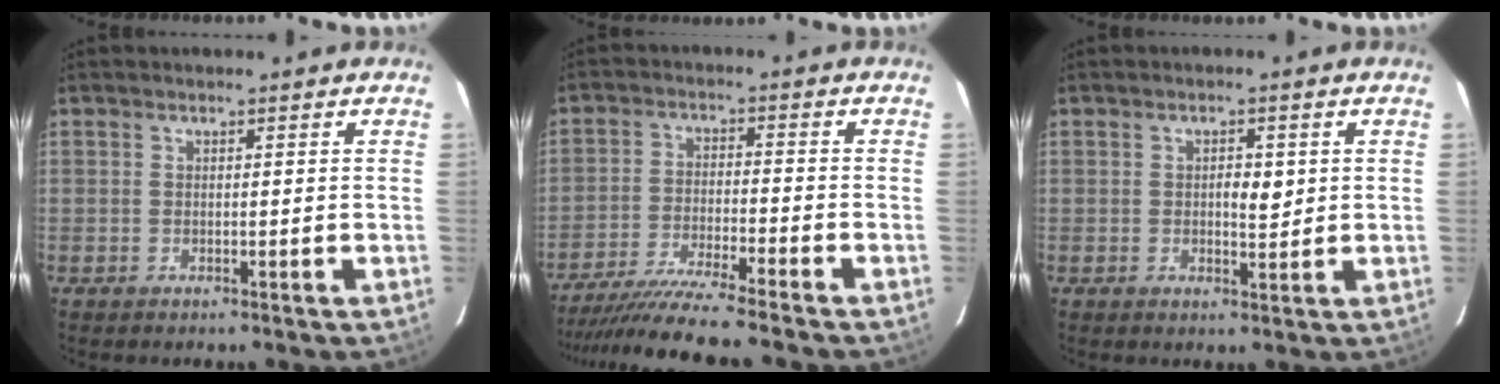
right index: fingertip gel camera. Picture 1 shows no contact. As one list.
[{"total": 11.4, "force": [-10.1, -1.6, 4.9], "torque": [-0.074, -0.026, -0.171]}, {"total": 2.8, "force": [0.4, 1.2, 2.5], "torque": [-0.038, 0.000, 0.006]}]